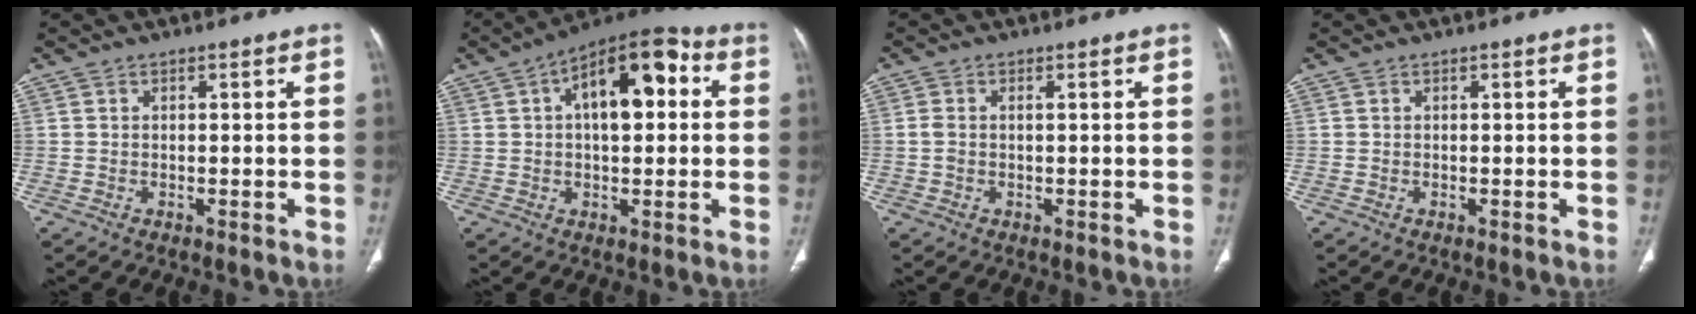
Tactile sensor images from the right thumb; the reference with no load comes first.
{"total": 14.3, "force": [3.2, 7.0, 12.0], "torque": [-0.159, 0.030, 0.040]}
{"total": 1.7, "force": [0.0, 0.8, 1.5], "torque": [-0.047, 0.007, 0.000]}
{"total": 0.0}